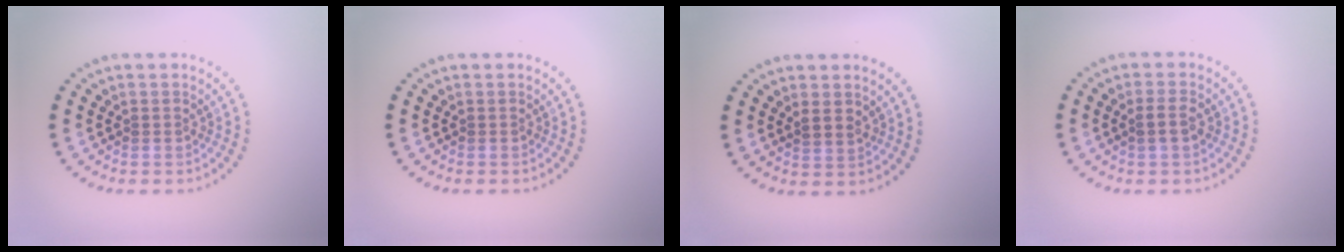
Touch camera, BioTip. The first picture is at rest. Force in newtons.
{"total": 0.0}
{"total": 1.1, "press": 1.0, "slide": 0.5}
{"total": 1.3, "press": 1.3, "slide": 0.3}